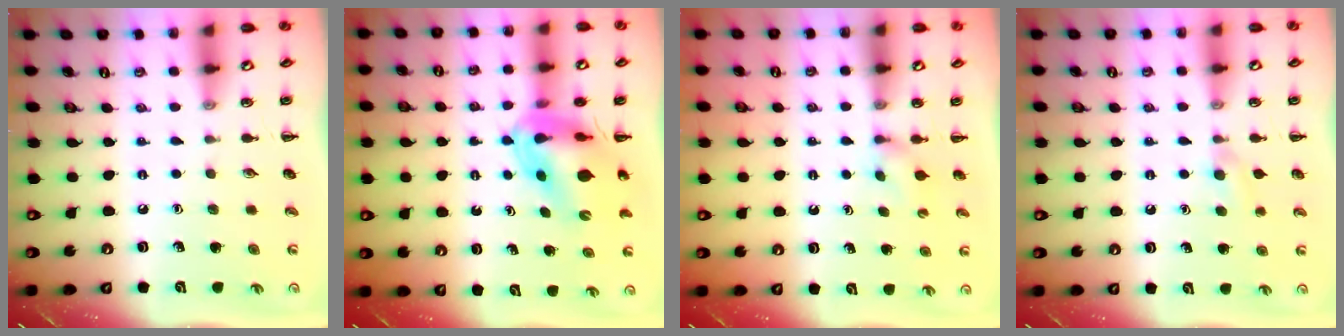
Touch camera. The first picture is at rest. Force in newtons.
{"total": 11.6, "press": 11.0, "slide": 3.6}
{"total": 2.7, "press": 2.4, "slide": 1.2}
{"total": 4.0, "press": 3.7, "slide": 1.6}